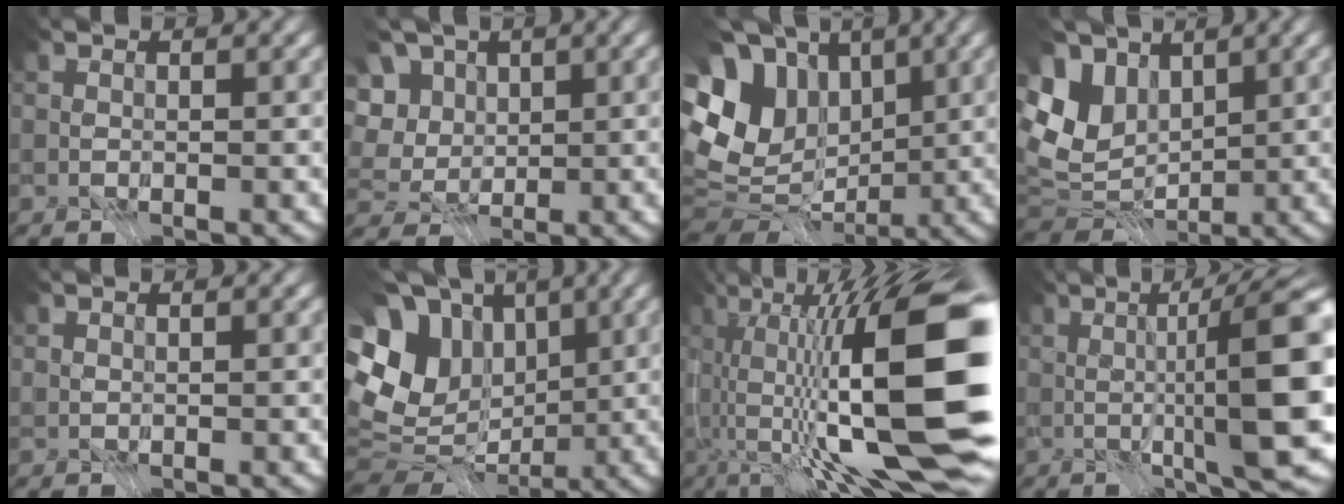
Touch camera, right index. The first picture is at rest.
{"total": 5.3, "force": [1.1, 4.5, 2.6], "torque": [-0.067, 0.010, 0.014]}
{"total": 8.6, "force": [0.4, 6.2, 5.9], "torque": [-0.116, 0.000, 0.047]}
{"total": 7.7, "force": [1.2, 5.6, 5.1], "torque": [-0.140, -0.003, 0.055]}
{"total": 0.9, "force": [0.7, 0.5, 0.3], "torque": [-0.013, -0.001, 0.016]}
{"total": 9.5, "force": [1.0, 6.9, 6.4], "torque": [-0.131, 0.009, 0.052]}
{"total": 13.7, "force": [-2.1, 0.2, 13.5], "torque": [-0.179, 0.006, -0.019]}
{"total": 8.9, "force": [-1.0, -1.5, 8.7], "torque": [-0.122, -0.017, 0.004]}